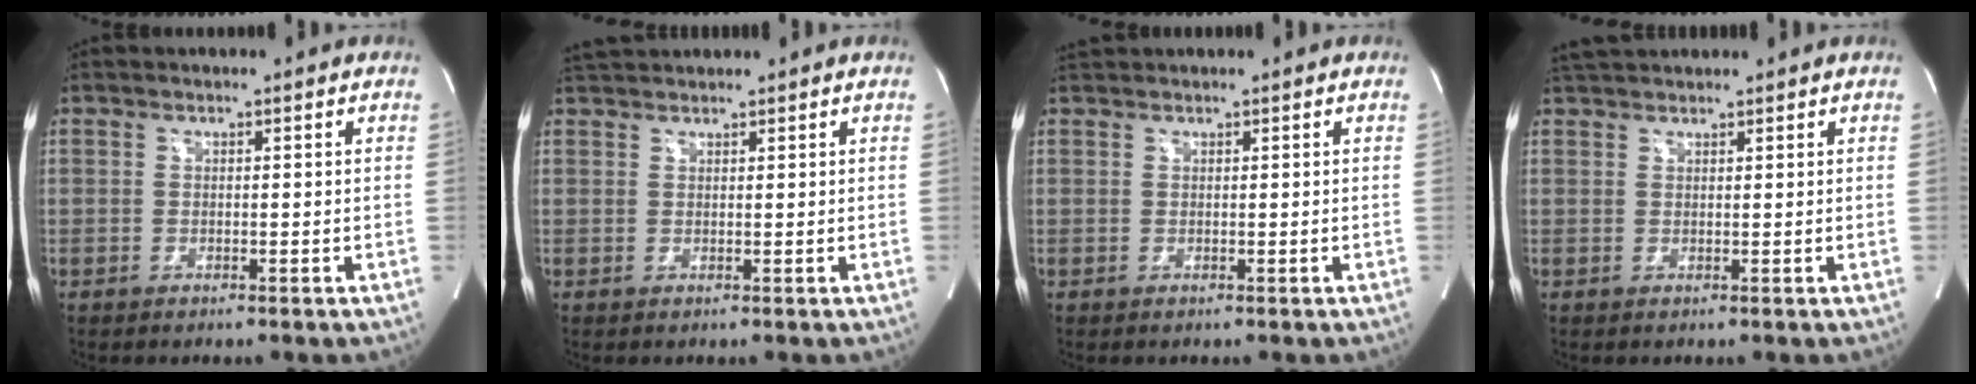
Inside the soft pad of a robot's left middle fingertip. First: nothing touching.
{"total": 3.1, "force": [3.0, 0.2, 0.7], "torque": [-0.020, 0.027, 0.059]}
{"total": 1.1, "force": [1.1, -0.3, 0.0], "torque": [-0.010, 0.015, 0.028]}
{"total": 3.8, "force": [3.6, 0.5, 1.1], "torque": [-0.026, 0.031, 0.067]}